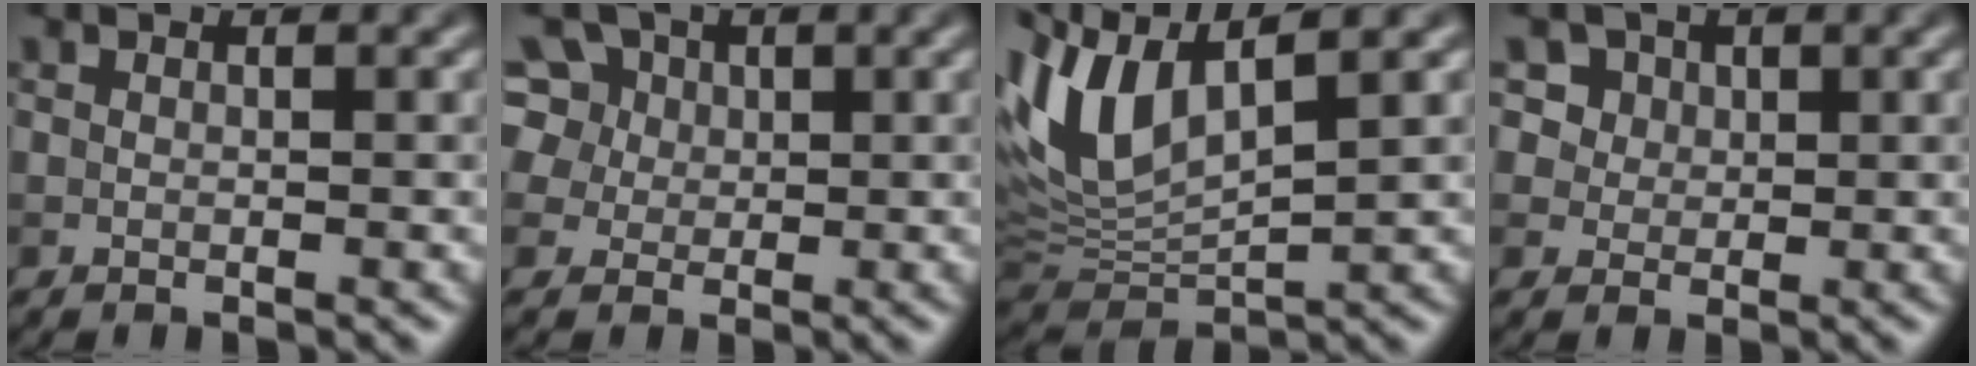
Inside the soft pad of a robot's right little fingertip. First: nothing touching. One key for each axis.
{"total": 9.2, "fx": 3.9, "fy": 7.5, "fz": 3.7, "tx": -0.091, "ty": 0.038, "tz": 0.048}
{"total": 7.5, "fx": 3.6, "fy": 3.0, "fz": 5.9, "tx": -0.138, "ty": 0.007, "tz": 0.071}
{"total": 6.6, "fx": 3.5, "fy": 5.0, "fz": 2.5, "tx": -0.042, "ty": 0.012, "tz": 0.046}